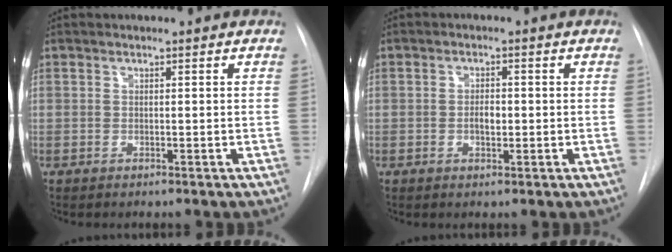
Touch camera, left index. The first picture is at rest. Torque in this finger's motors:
{"motor_torque": [0.08, 0.03, 0.04, 0.01]}